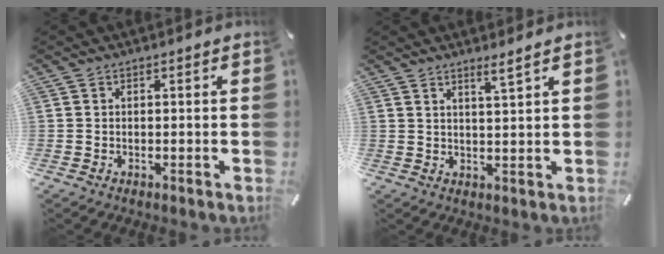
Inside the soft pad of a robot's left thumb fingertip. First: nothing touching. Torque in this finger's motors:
{"motor_torque": [0.30, -0.16, -0.17, -0.16, 0.04]}